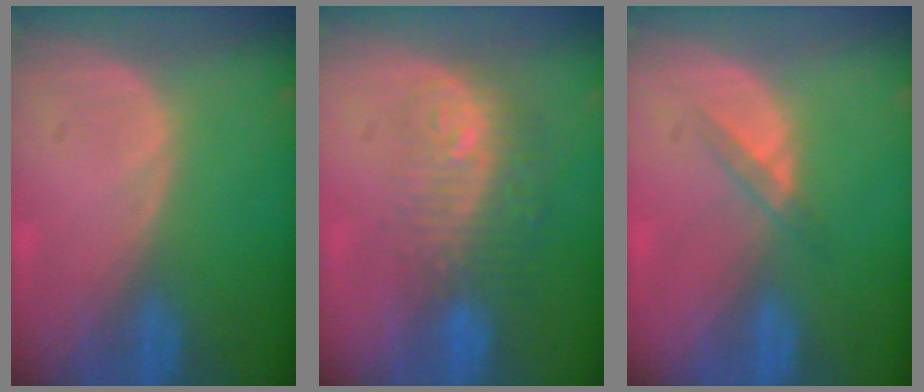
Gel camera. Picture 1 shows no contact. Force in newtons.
{"total": 9.7, "press": 8.0, "slide": 5.5}
{"total": 2.3, "press": 2.0, "slide": 1.0}